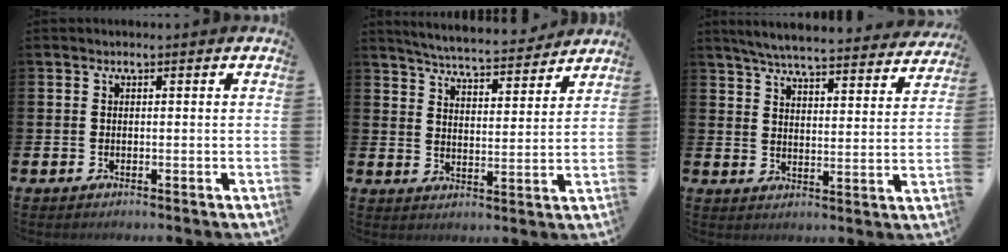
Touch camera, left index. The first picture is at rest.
{"total": 5.9, "force": [5.8, 0.4, 1.2], "torque": [-0.037, -0.043, 0.098]}
{"total": 6.0, "force": [5.8, 0.4, 1.6], "torque": [-0.050, -0.040, 0.099]}